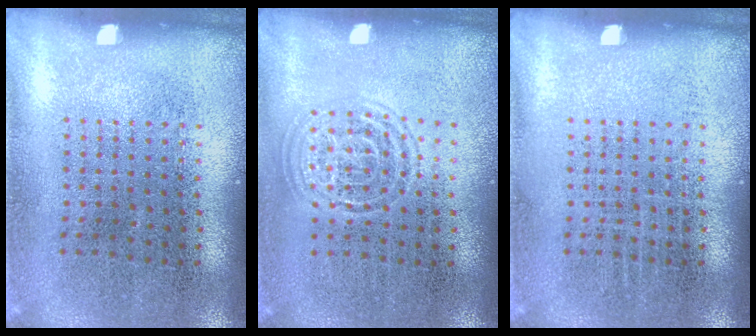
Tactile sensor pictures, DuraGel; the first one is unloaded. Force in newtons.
{"total": 1.3, "press": 1.3, "slide": 0.2}
{"total": 0.0}